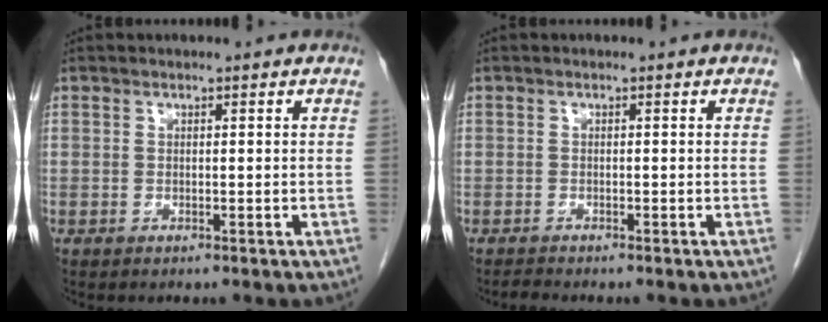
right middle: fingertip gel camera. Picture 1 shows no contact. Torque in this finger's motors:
{"motor_torque": [0.36, -0.16, -0.04, -0.01]}